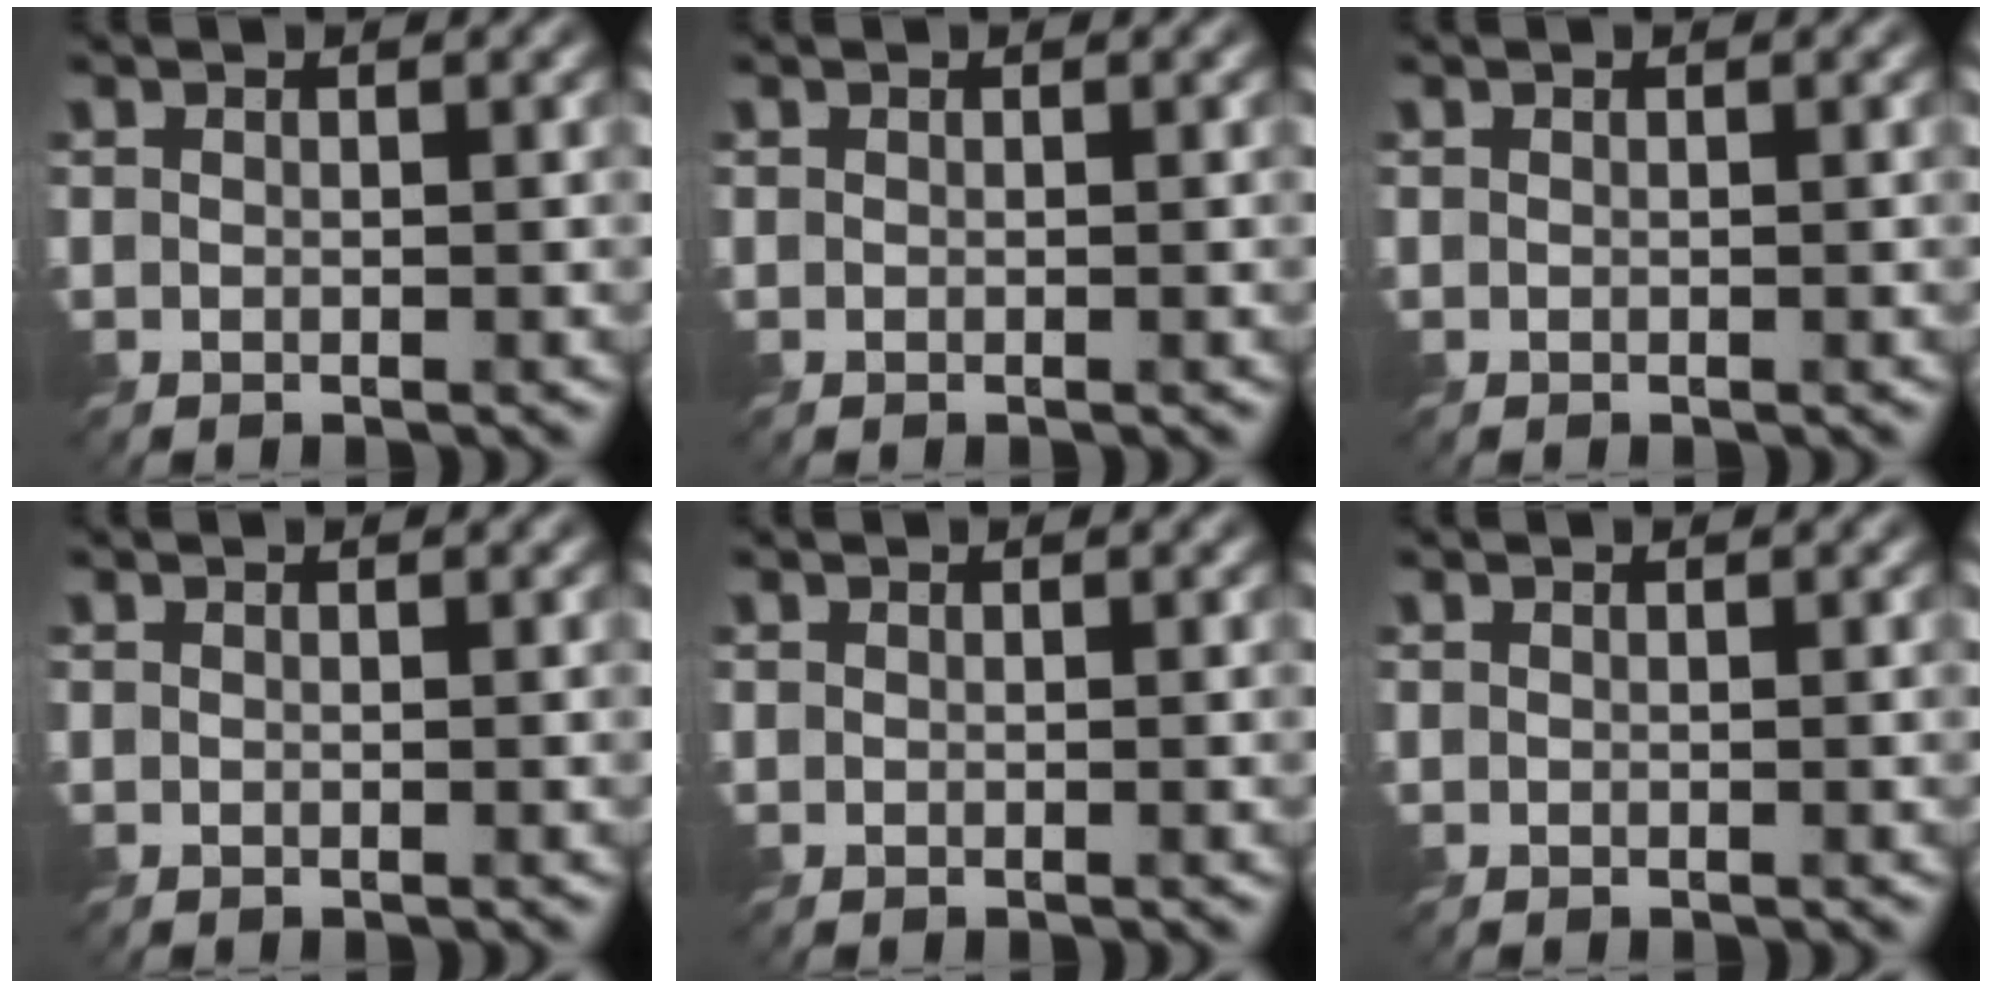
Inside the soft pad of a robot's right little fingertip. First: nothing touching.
{"total": 0.0}
{"total": 0.0}
{"total": 0.0}
{"total": 0.0}
{"total": 0.0}